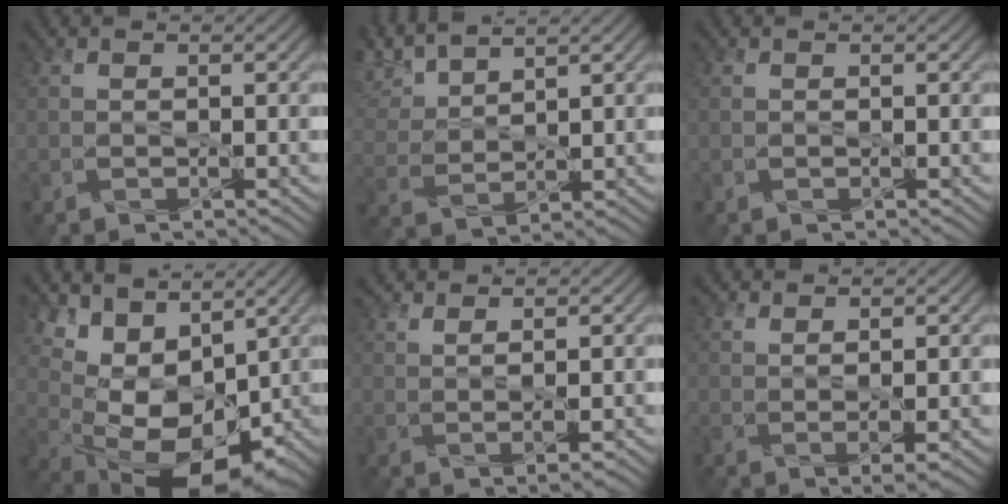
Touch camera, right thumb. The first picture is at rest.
{"total": 6.5, "force": [5.0, 1.8, 3.6], "torque": [-0.091, 0.015, 0.106]}
{"total": 0.0}
{"total": 15.1, "force": [4.8, 9.2, 10.9], "torque": [-0.191, 0.032, 0.100]}
{"total": 3.8, "force": [2.6, 0.6, 2.7], "torque": [-0.053, 0.000, 0.048]}
{"total": 3.3, "force": [1.8, 0.5, 2.7], "torque": [-0.056, 0.002, 0.042]}